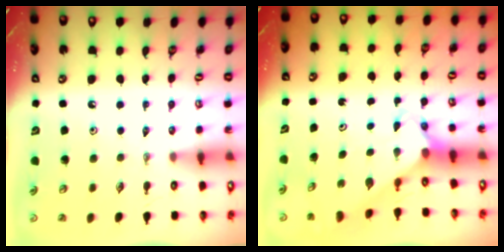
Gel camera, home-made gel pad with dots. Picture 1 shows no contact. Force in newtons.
{"total": 3.3, "press": 3.3, "slide": 0.2}